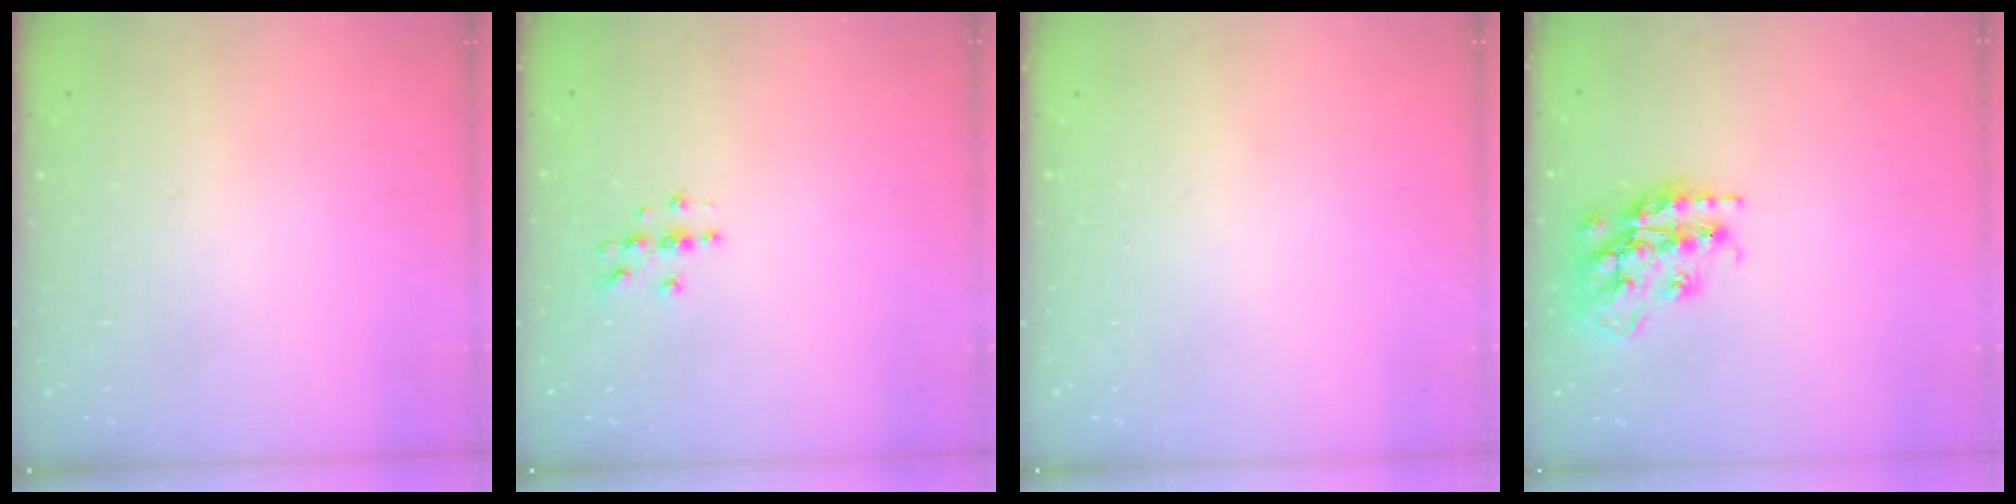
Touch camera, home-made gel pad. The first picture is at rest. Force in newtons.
{"total": 3.6, "press": 3.6, "slide": 0.5}
{"total": 0.0}
{"total": 17.3, "press": 17.3, "slide": 1.0}